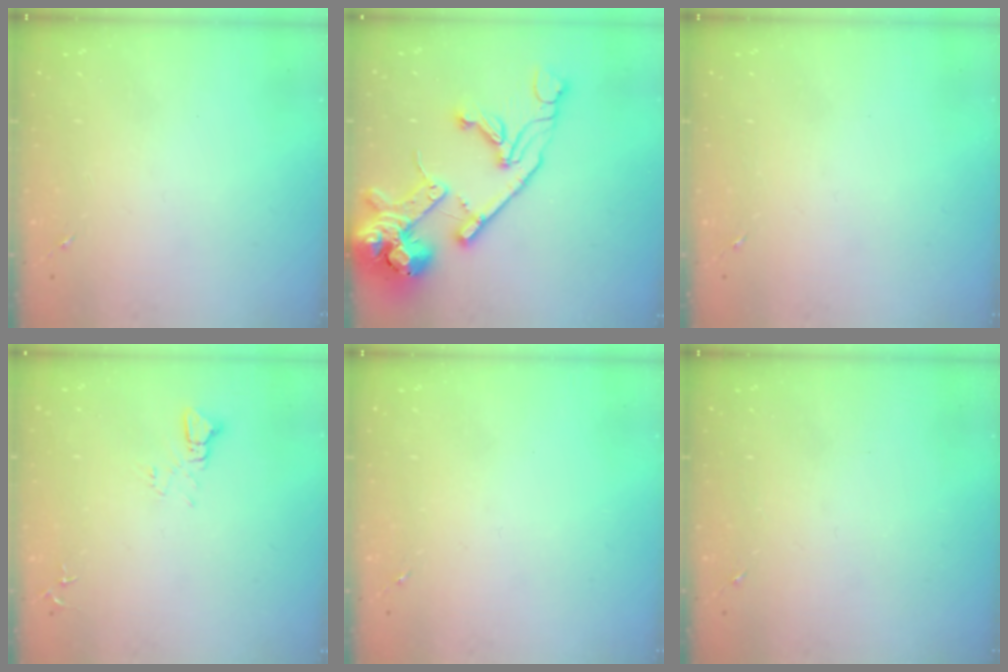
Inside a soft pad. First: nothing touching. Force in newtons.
{"total": 23.6, "press": 23.4, "slide": 3.5}
{"total": 0.0}
{"total": 3.4, "press": 3.4, "slide": 0.4}
{"total": 0.0}
{"total": 0.0}